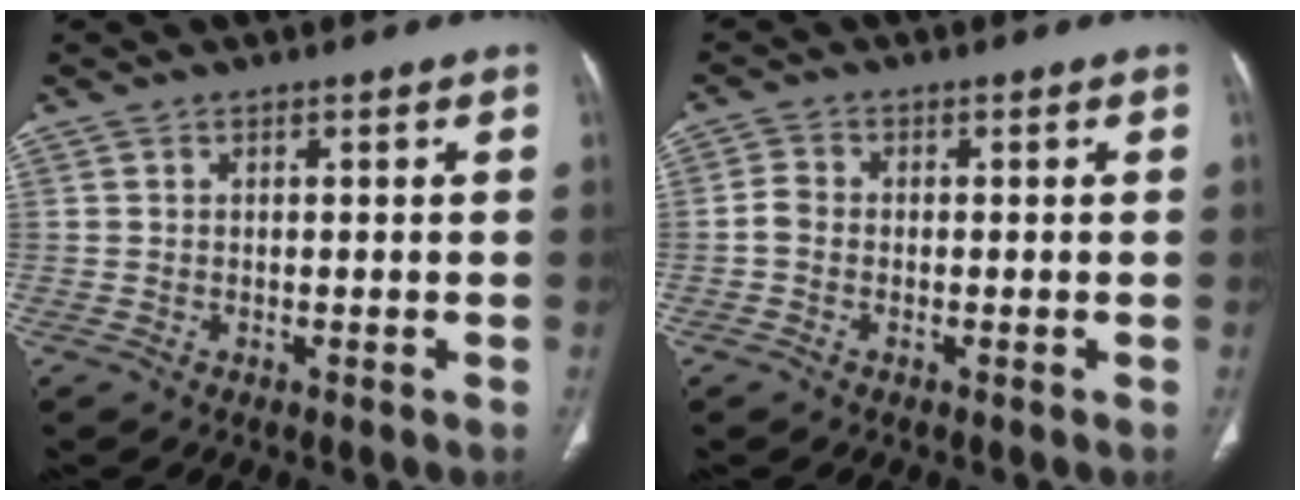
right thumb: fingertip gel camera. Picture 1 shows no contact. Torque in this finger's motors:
{"motor_torque": [0.15, -0.01, 0.20, -0.37, -0.01]}